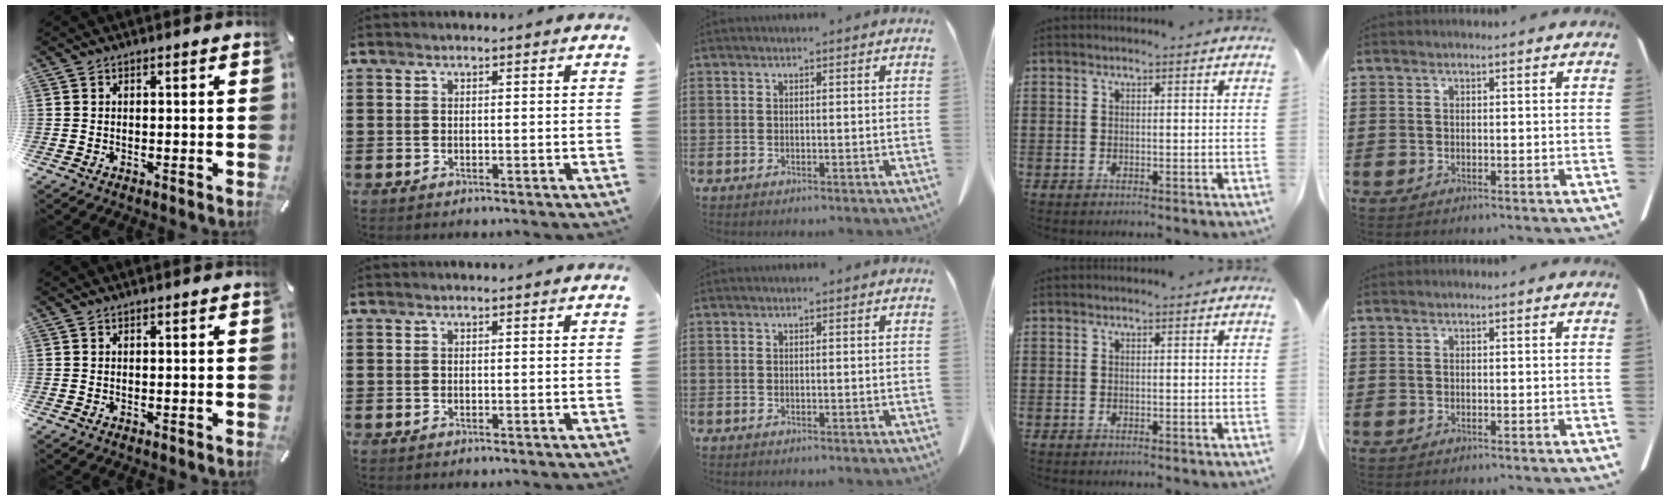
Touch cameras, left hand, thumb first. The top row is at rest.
{}